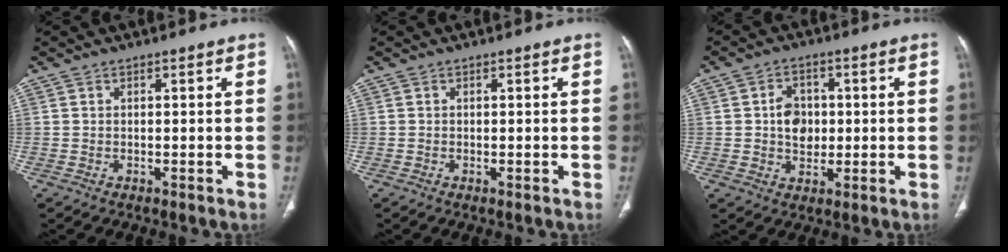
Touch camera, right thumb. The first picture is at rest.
{"total": 0.0}
{"total": 6.4, "force": [0.3, 5.0, 4.0], "torque": [-0.042, 0.003, 0.005]}